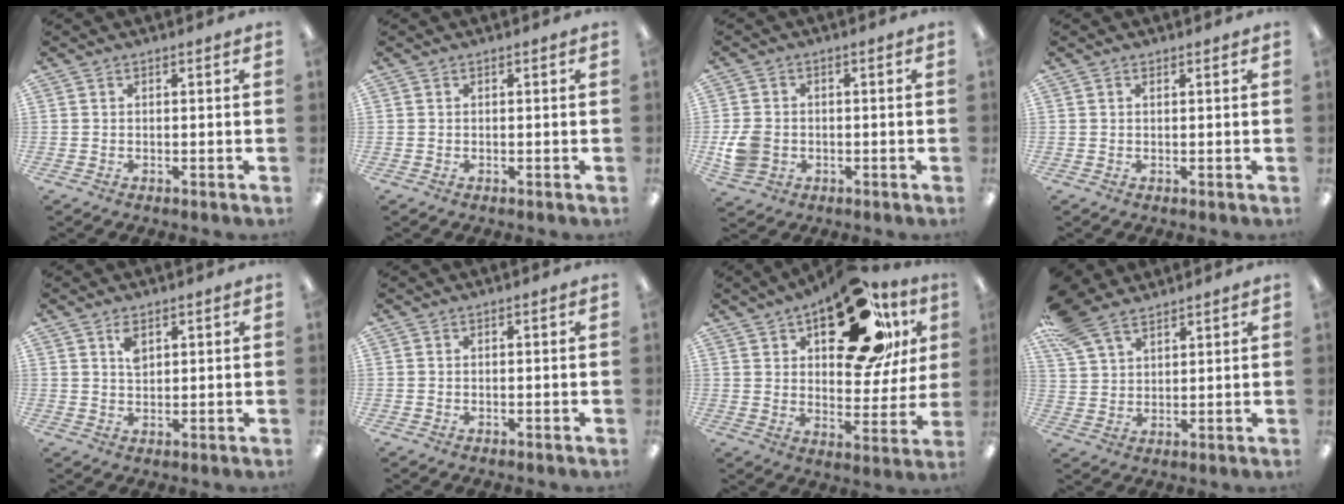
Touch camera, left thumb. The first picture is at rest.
{"total": 0.0}
{"total": 6.6, "force": [-1.2, 5.6, 3.4], "torque": [-0.069, 0.009, -0.019]}
{"total": 0.7, "force": [0.5, 0.4, 0.5], "torque": [-0.010, 0.002, 0.008]}
{"total": 3.8, "force": [2.2, 2.0, 2.4], "torque": [-0.037, -0.004, 0.036]}
{"total": 0.0}
{"total": 26.2, "force": [14.4, 12.9, 17.7], "torque": [-0.241, -0.069, 0.235]}
{"total": 10.5, "force": [7.8, 5.2, 4.6], "torque": [-0.105, -0.024, 0.152]}